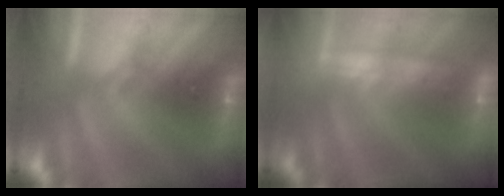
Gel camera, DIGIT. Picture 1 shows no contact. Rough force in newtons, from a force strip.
{"total": 2.2}